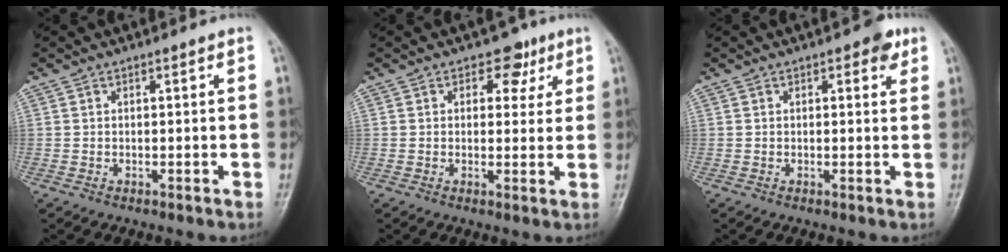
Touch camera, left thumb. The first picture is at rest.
{"total": 4.8, "force": [2.4, 3.4, 2.3], "torque": [0.003, -0.006, 0.027]}
{"total": 2.7, "force": [1.4, 1.4, 1.9], "torque": [-0.012, -0.002, 0.012]}